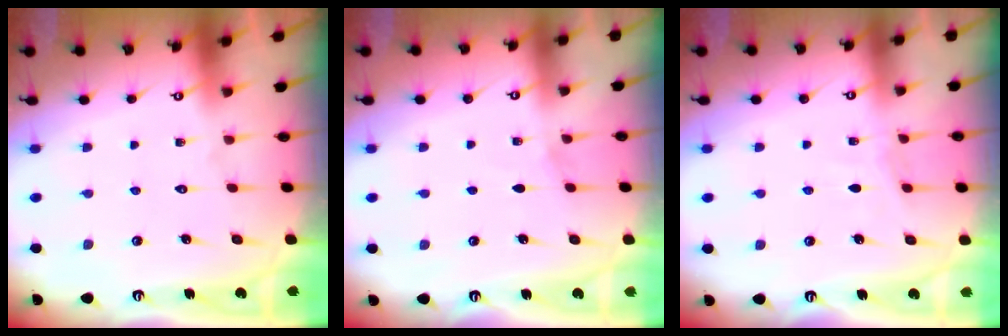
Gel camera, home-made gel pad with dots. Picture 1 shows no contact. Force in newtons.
{"total": 5.0, "press": 4.4, "slide": 2.5}
{"total": 2.4, "press": 2.4, "slide": 0.3}